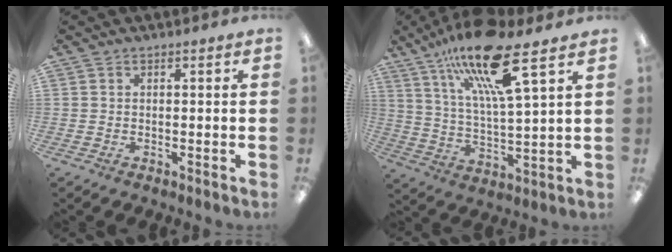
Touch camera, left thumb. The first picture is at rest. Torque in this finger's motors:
{"motor_torque": [0.75, 0.25, 1.84, -0.92, 0.57]}